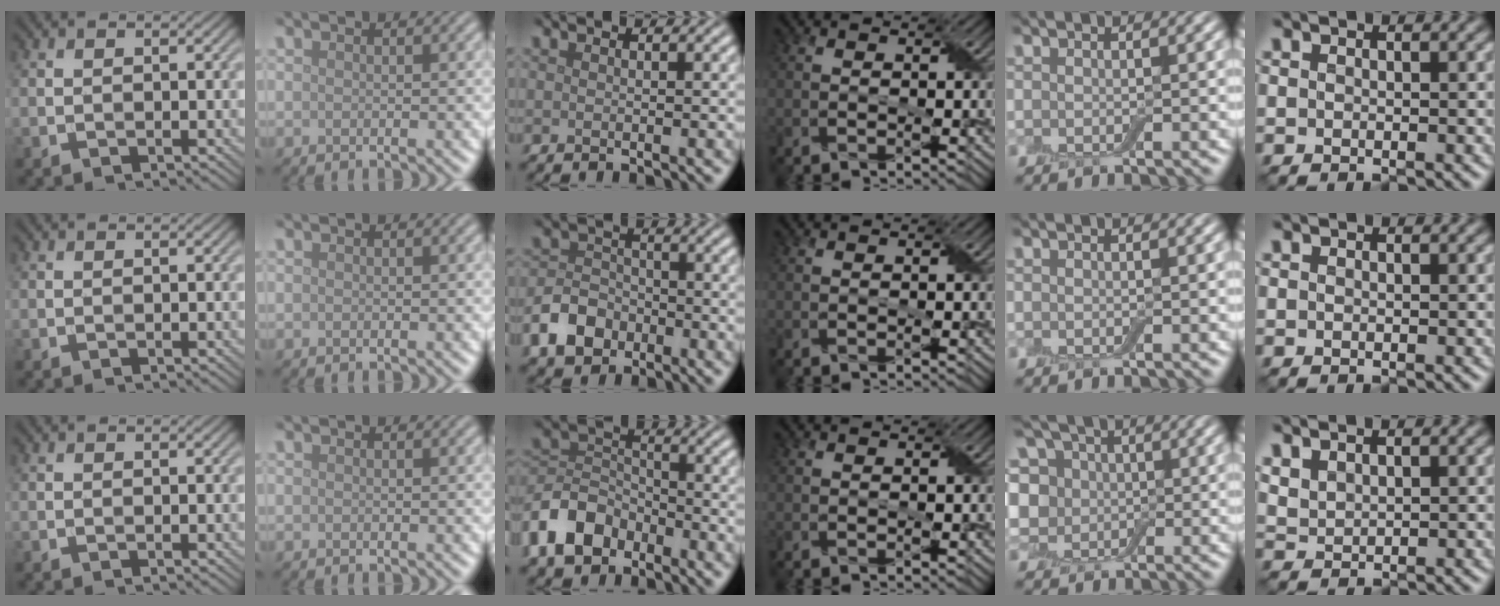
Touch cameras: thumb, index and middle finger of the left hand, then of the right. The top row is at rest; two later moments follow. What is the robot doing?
{"motion": "fold", "object": "aluminum foil"}